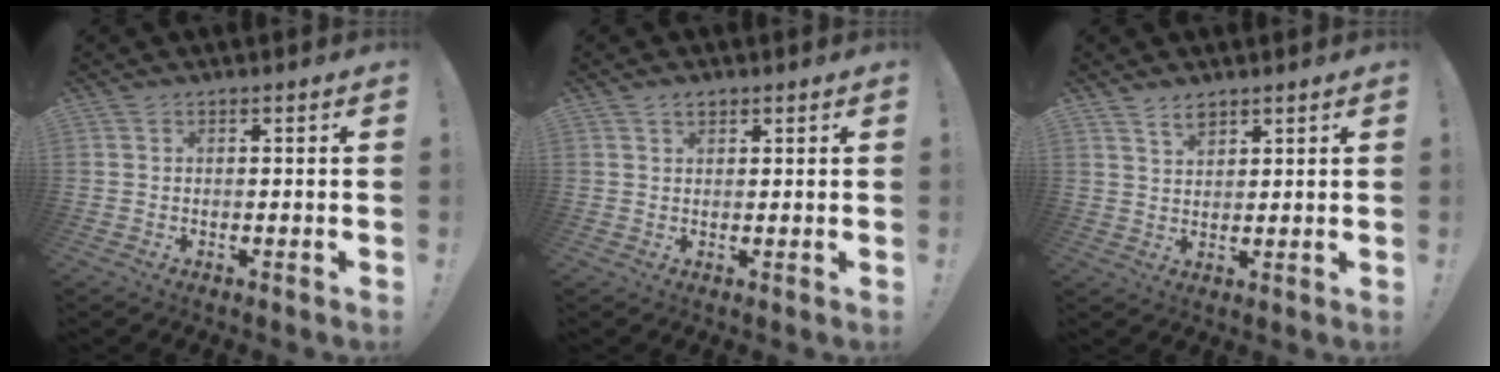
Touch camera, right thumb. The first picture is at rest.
{"total": 1.8, "force": [1.2, 0.9, 0.9], "torque": [-0.019, 0.001, 0.022]}
{"total": 3.6, "force": [2.9, 1.8, 1.3], "torque": [-0.015, -0.017, 0.051]}